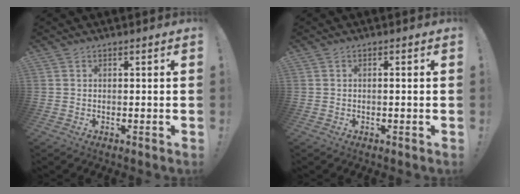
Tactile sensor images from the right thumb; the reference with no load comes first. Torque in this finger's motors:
{"motor_torque": [-0.05, -0.35, 0.19, -0.07, 0.02]}